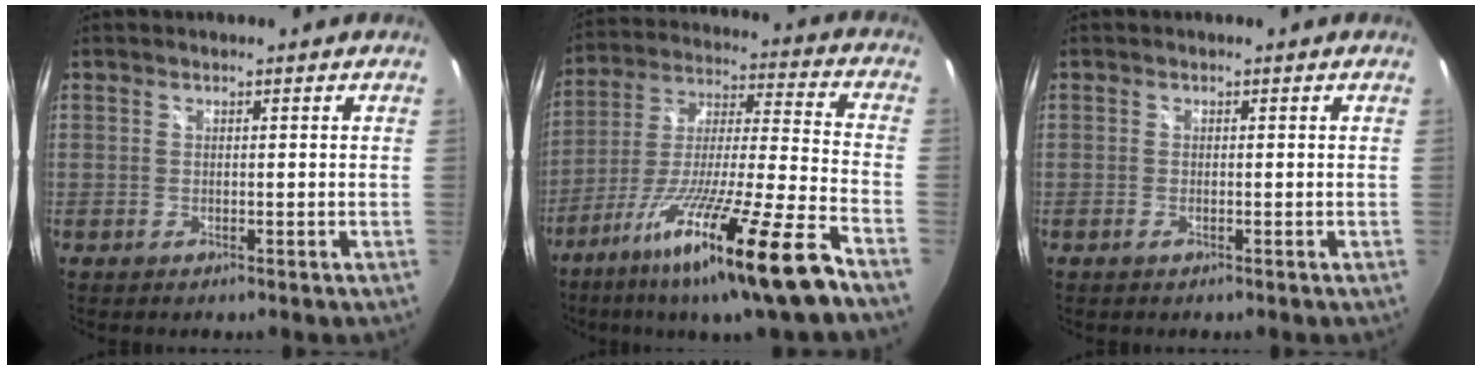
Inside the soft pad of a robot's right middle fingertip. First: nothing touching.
{"total": 22.0, "force": [-14.4, -0.4, 16.6], "torque": [-0.292, -0.055, -0.242]}
{"total": 0.8, "force": [-0.5, 0.4, 0.4], "torque": [-0.008, -0.002, -0.011]}